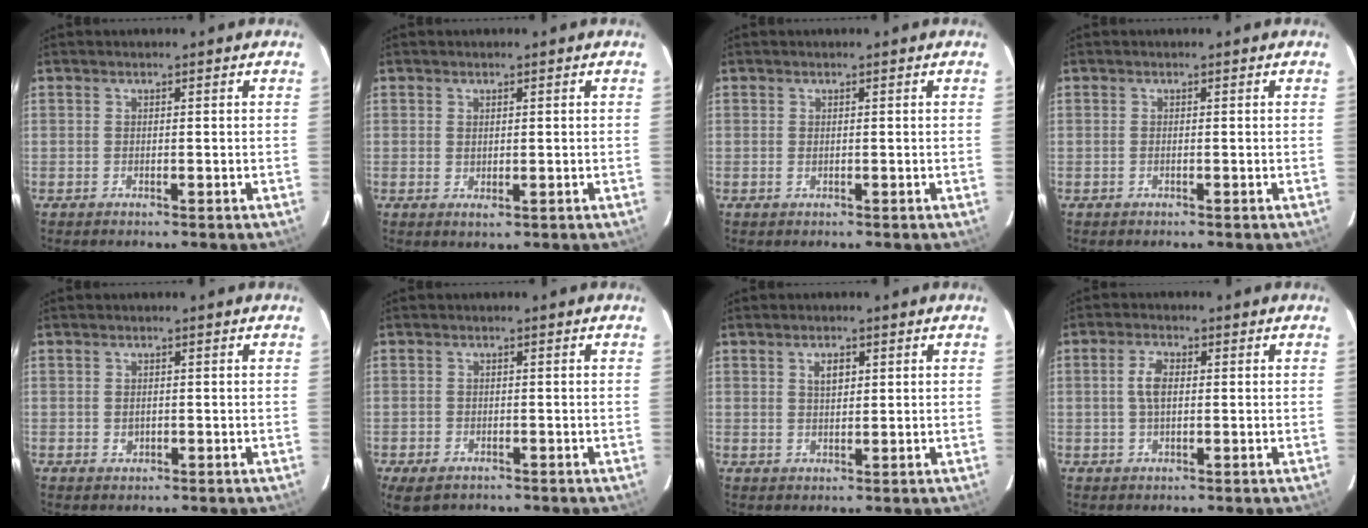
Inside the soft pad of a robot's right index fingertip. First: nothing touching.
{"total": 1.3, "force": [0.2, 0.8, 1.0], "torque": [-0.017, -0.005, 0.003]}
{"total": 0.5, "force": [0.0, 0.3, 0.4], "torque": [-0.010, 0.000, 0.002]}
{"total": 0.0}
{"total": 1.3, "force": [-0.1, 1.1, 0.7], "torque": [-0.008, 0.003, -0.001]}
{"total": 4.8, "force": [-3.1, 2.9, 2.2], "torque": [-0.052, -0.015, -0.050]}
{"total": 2.6, "force": [1.1, 1.5, 1.8], "torque": [-0.030, 0.005, 0.019]}
{"total": 3.8, "force": [0.3, 2.0, 3.3], "torque": [-0.067, 0.007, 0.008]}